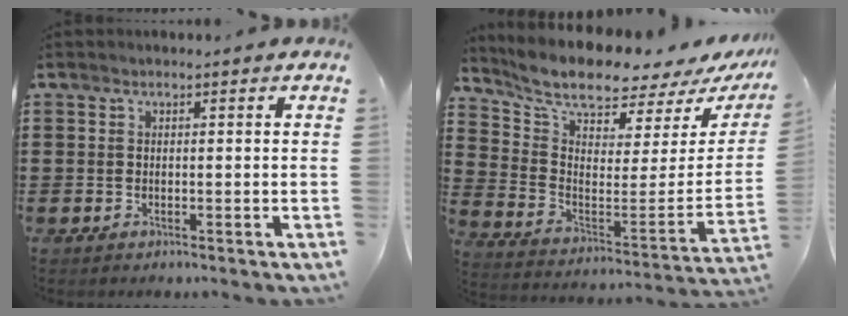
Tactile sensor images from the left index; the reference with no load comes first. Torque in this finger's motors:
{"motor_torque": [2.09, -0.05, 1.06, 0.21]}